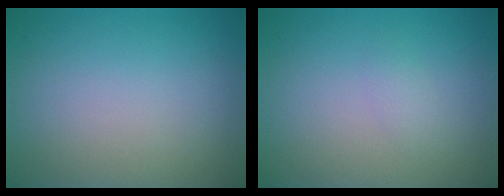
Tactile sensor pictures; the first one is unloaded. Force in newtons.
{"total": 0.9, "press": 0.9, "slide": 0.0}